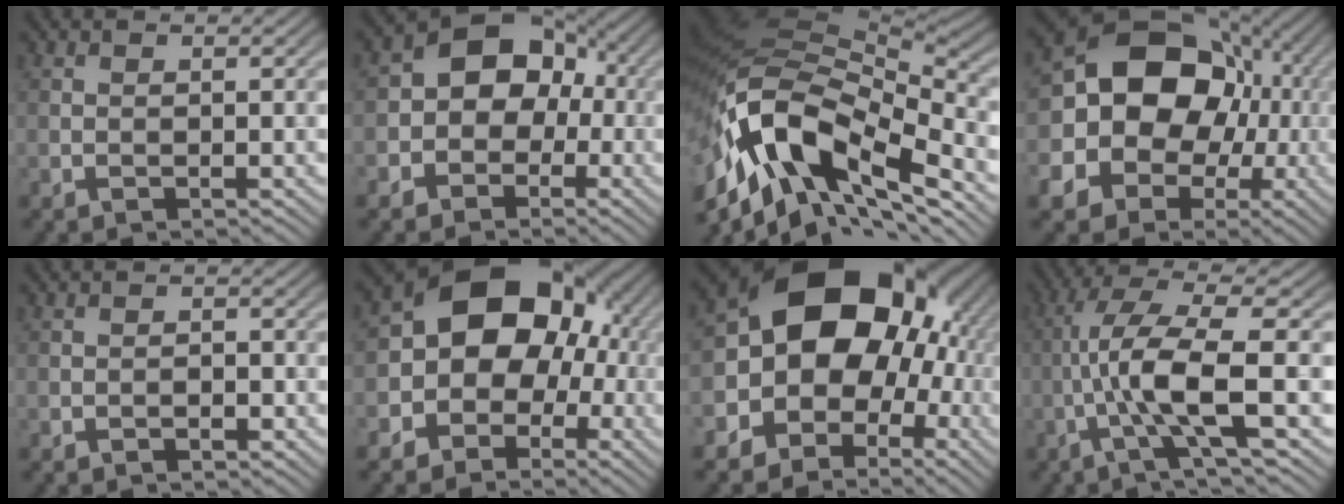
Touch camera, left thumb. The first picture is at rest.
{"total": 8.7, "force": [-1.1, 7.0, 5.1], "torque": [-0.063, 0.009, -0.050]}
{"total": 17.9, "force": [-6.5, 8.6, 14.2], "torque": [-0.298, -0.006, -0.119]}
{"total": 17.2, "force": [-0.2, 14.6, 9.1], "torque": [-0.204, 0.002, -0.025]}
{"total": 1.0, "force": [-0.6, 0.5, 0.6], "torque": [-0.005, 0.002, -0.010]}
{"total": 13.2, "force": [-0.3, 10.6, 7.9], "torque": [-0.123, -0.005, -0.031]}
{"total": 16.9, "force": [0.6, 13.7, 9.8], "torque": [-0.136, -0.004, -0.008]}
{"total": 9.5, "force": [-2.1, 1.8, 9.1], "torque": [-0.165, 0.016, -0.052]}